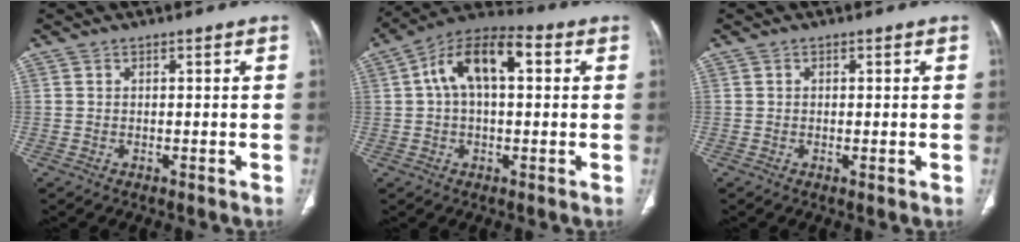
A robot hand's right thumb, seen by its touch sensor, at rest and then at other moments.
{"total": 12.1, "force": [2.9, 4.8, 10.7], "torque": [-0.205, 0.038, 0.044]}
{"total": 0.7, "force": [-0.1, 0.2, 0.7], "torque": [-0.017, -0.003, -0.003]}